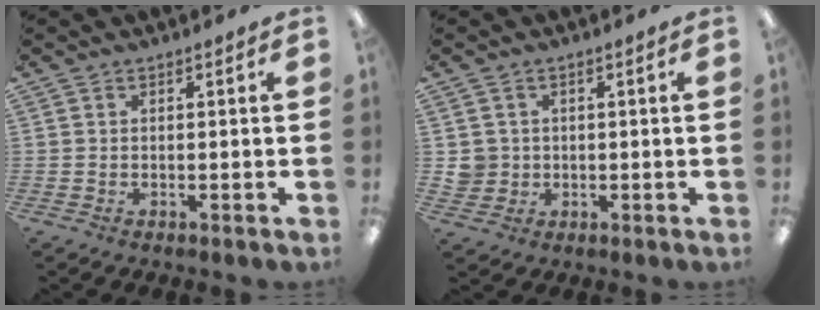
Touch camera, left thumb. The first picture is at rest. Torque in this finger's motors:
{"motor_torque": [-0.06, 0.06, 0.00, 0.02, 0.00]}